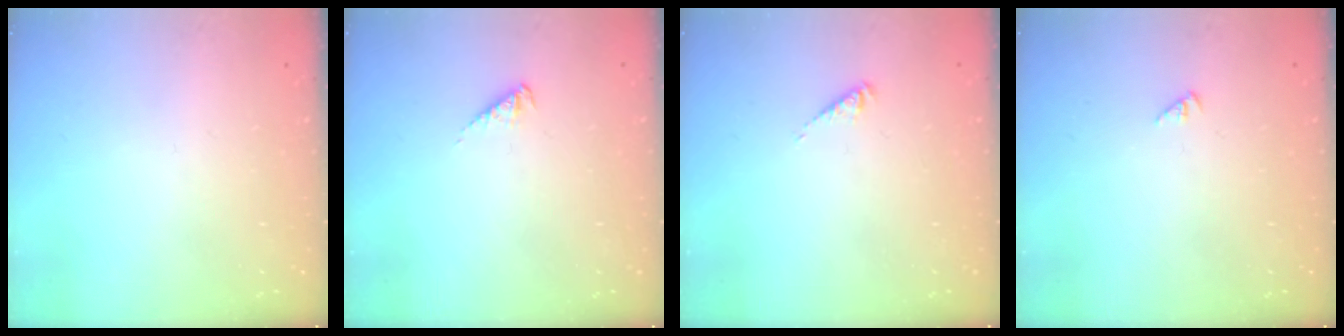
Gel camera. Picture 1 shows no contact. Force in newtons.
{"total": 3.0, "press": 2.9, "slide": 0.5}
{"total": 2.0, "press": 2.0, "slide": 0.5}
{"total": 0.0}